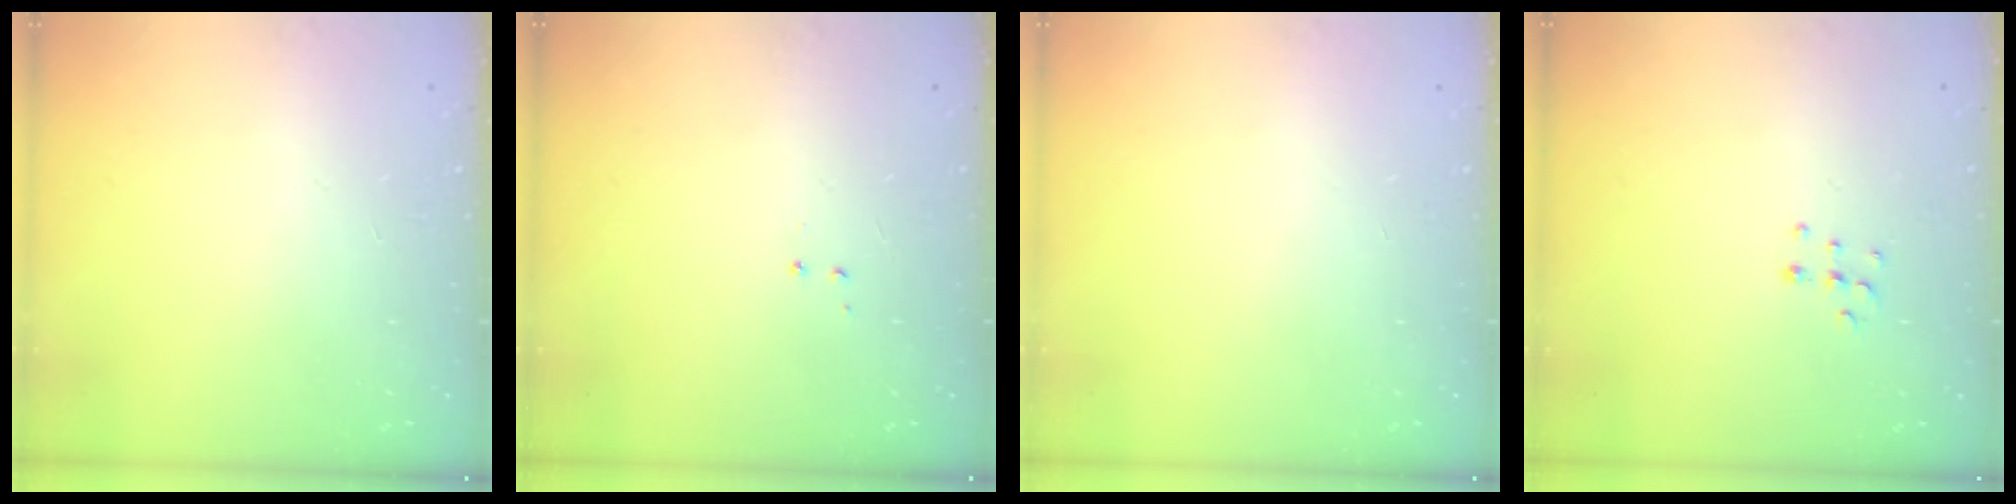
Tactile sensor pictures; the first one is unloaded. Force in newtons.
{"total": 3.5, "press": 3.5, "slide": 0.5}
{"total": 0.0}
{"total": 5.8, "press": 5.8, "slide": 0.4}